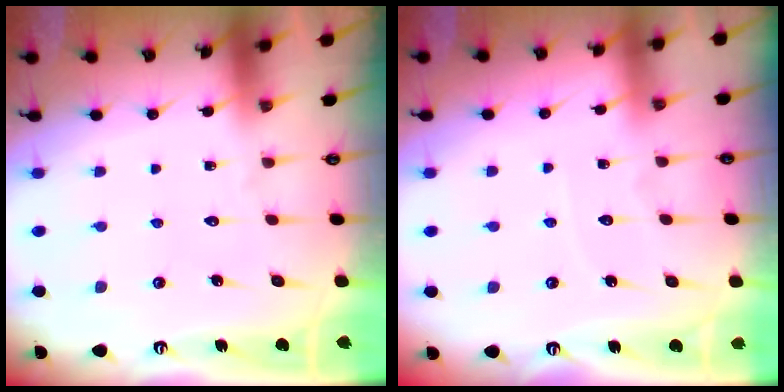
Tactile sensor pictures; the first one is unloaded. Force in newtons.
{"total": 3.1, "press": 3.1, "slide": 0.2}